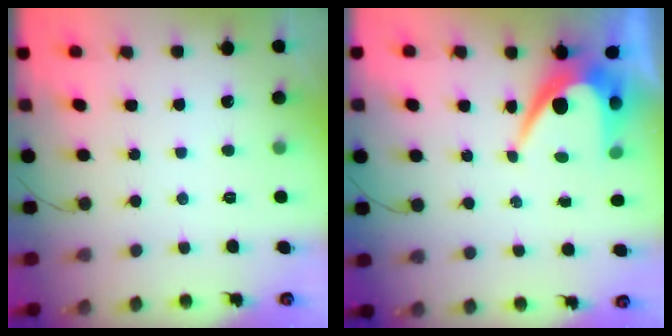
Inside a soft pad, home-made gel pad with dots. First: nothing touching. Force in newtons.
{"total": 8.0, "press": 8.0, "slide": 0.4}